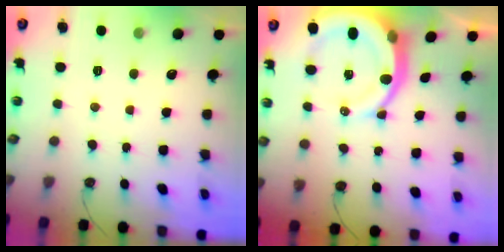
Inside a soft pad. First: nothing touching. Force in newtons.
{"total": 13.9, "press": 13.8, "slide": 1.8}